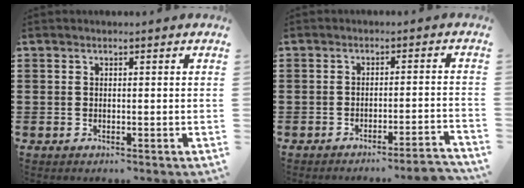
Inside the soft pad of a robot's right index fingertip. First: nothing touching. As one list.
[{"total": 3.2, "force": [-2.9, -0.4, 1.3], "torque": [-0.023, -0.008, -0.060]}]